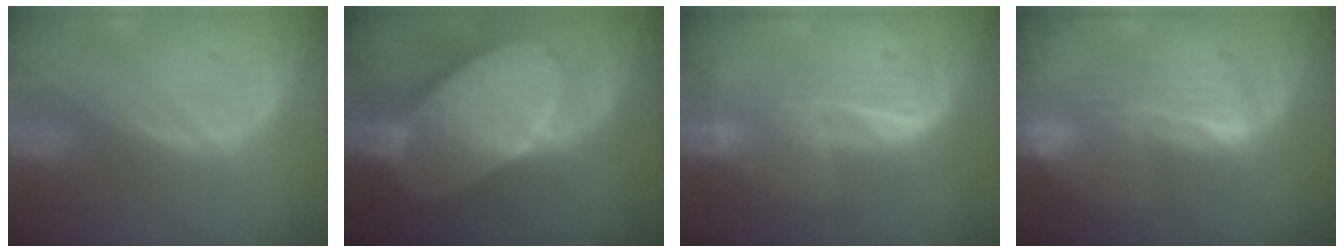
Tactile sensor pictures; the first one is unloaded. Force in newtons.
{"total": 11.0, "press": 11.0, "slide": 0.7}
{"total": 6.9, "press": 5.6, "slide": 4.0}
{"total": 6.8, "press": 6.6, "slide": 1.5}